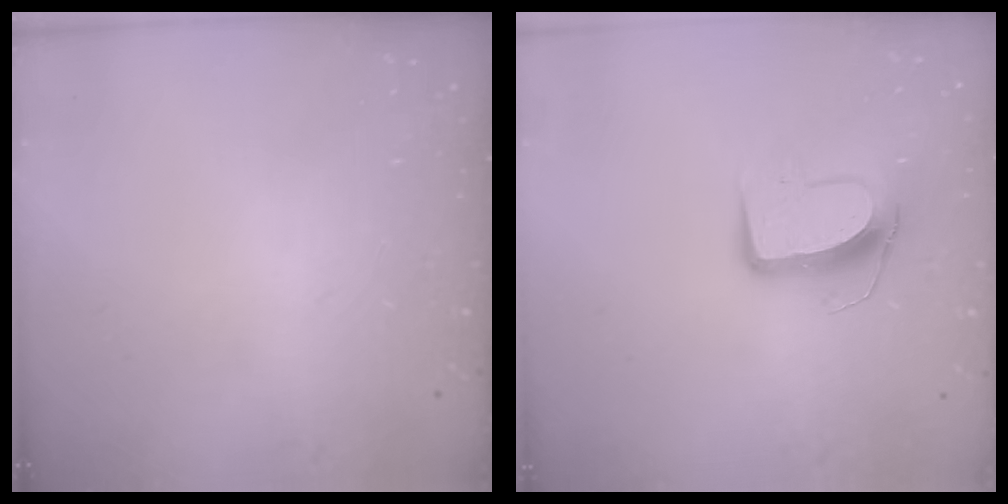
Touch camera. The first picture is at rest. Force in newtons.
{"total": 10.8, "press": 10.7, "slide": 0.7}